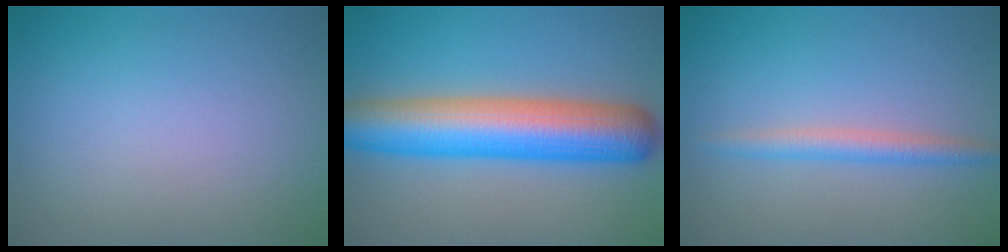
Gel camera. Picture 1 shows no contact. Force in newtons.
{"total": 10.1, "press": 10.1, "slide": 0.3}
{"total": 2.2, "press": 2.2, "slide": 0.0}